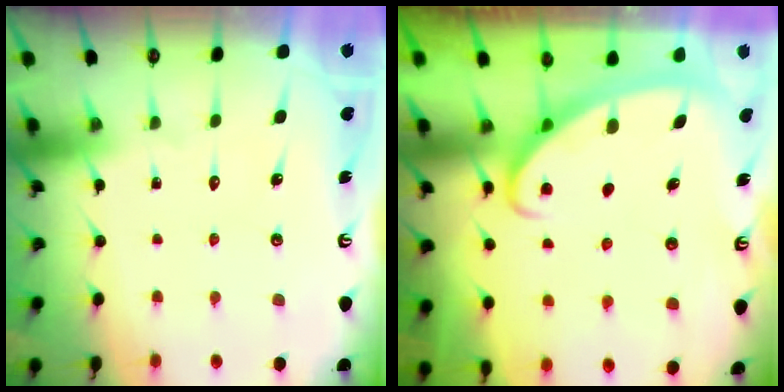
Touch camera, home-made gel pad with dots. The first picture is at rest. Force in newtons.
{"total": 2.8, "press": 2.8, "slide": 0.4}